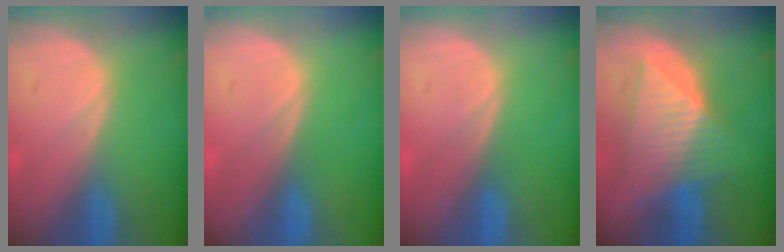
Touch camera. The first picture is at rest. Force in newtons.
{"total": 0.0}
{"total": 0.0}
{"total": 8.7, "press": 8.7, "slide": 0.4}